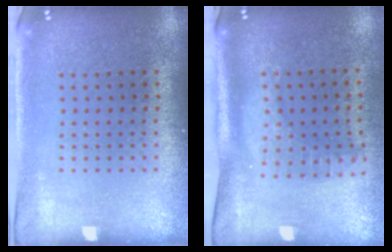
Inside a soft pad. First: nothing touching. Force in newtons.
{"total": 2.0, "press": 1.5, "slide": 1.3}